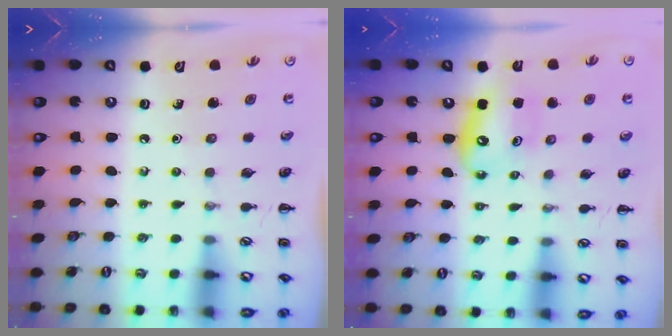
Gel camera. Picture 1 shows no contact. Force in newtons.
{"total": 11.4, "press": 11.0, "slide": 3.0}